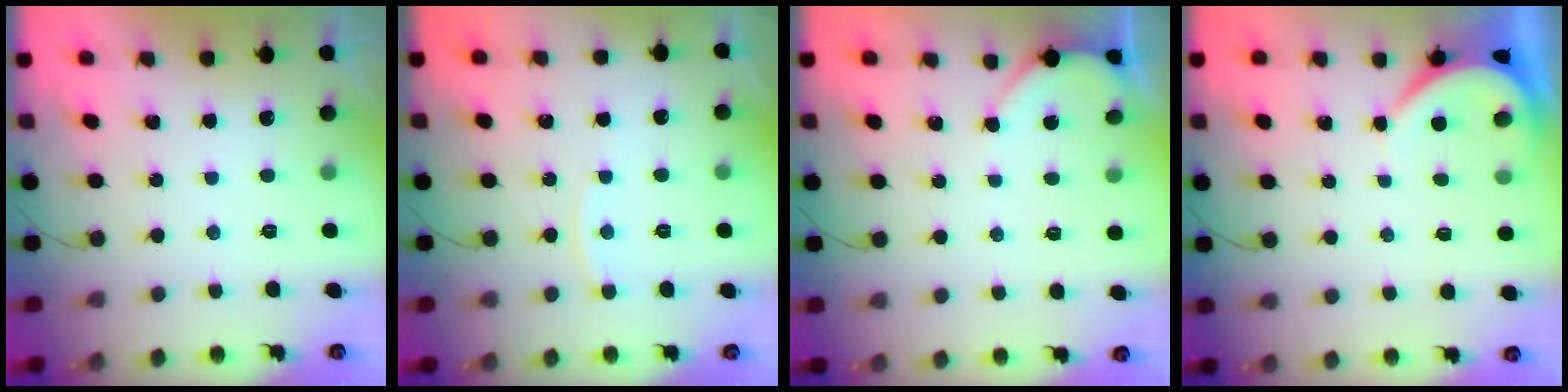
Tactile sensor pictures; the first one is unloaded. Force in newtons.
{"total": 2.7, "press": 2.7, "slide": 0.4}
{"total": 3.3, "press": 3.3, "slide": 0.3}
{"total": 3.9, "press": 3.9, "slide": 0.7}